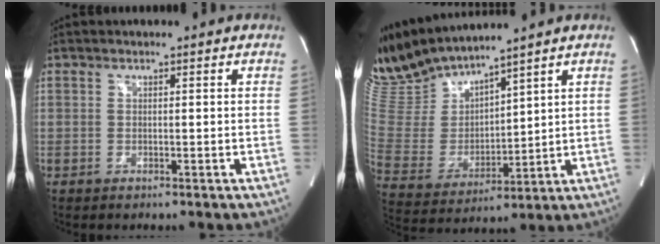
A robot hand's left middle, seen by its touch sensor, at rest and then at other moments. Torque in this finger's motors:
{"motor_torque": [0.40, -0.67, 0.39, 0.17]}